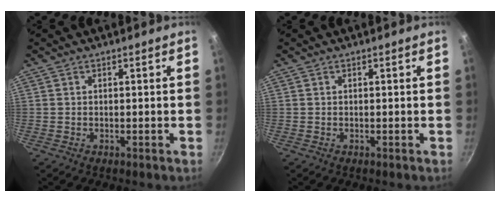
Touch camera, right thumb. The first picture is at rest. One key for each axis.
{"total": 0.0}